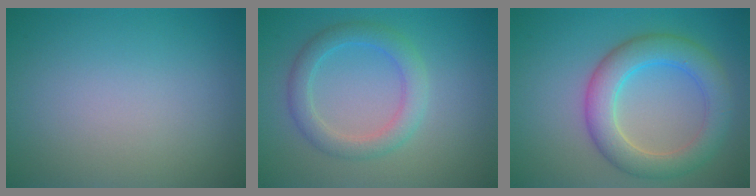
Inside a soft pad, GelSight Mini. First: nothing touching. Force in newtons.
{"total": 3.2, "press": 3.2, "slide": 0.2}
{"total": 5.5, "press": 5.5, "slide": 0.1}